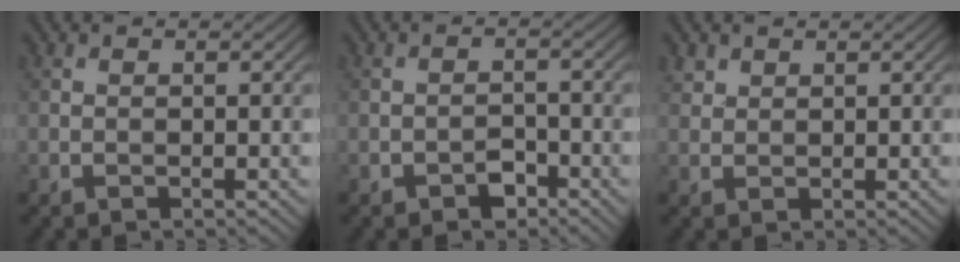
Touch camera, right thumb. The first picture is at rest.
{"total": 2.4, "force": [-1.5, 1.3, 1.2], "torque": [-0.017, 0.004, -0.030]}
{"total": 1.5, "force": [1.1, 0.9, 0.3], "torque": [-0.008, 0.002, 0.026]}